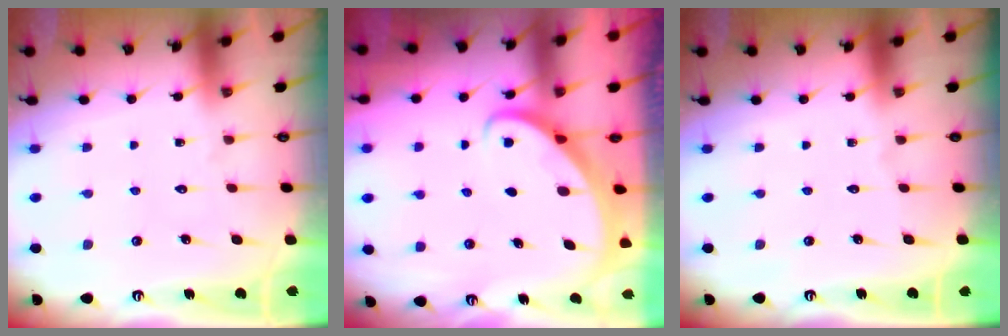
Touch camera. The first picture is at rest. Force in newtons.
{"total": 2.5, "press": 2.5, "slide": 0.2}
{"total": 0.0}